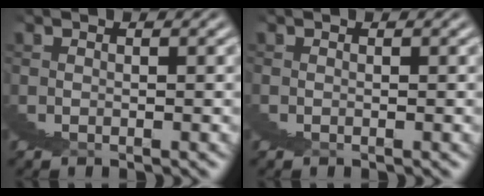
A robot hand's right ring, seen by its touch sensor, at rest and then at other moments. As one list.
[{"total": 0.5, "force": [-0.1, -0.3, -0.4], "torque": [0.009, 0.000, -0.003]}]